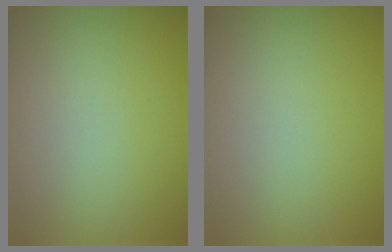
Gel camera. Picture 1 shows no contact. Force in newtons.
{"total": 0.0}